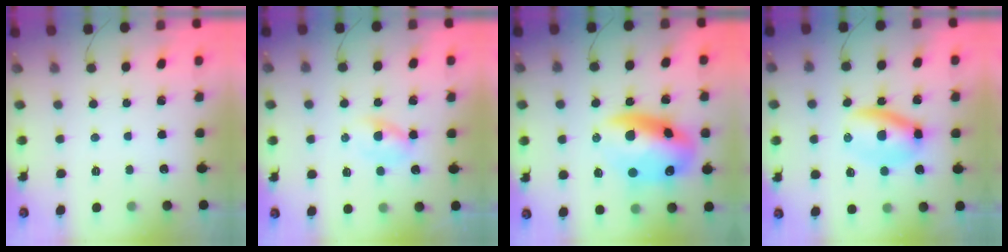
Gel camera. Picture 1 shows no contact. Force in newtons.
{"total": 3.4, "press": 3.2, "slide": 1.1}
{"total": 17.3, "press": 16.9, "slide": 4.1}
{"total": 6.7, "press": 6.5, "slide": 1.7}